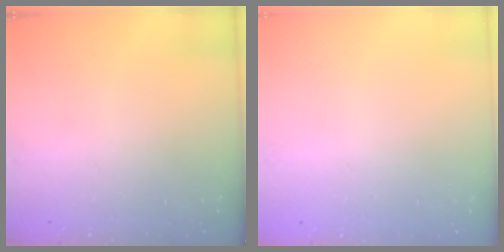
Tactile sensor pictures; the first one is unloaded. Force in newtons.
{"total": 0.0}